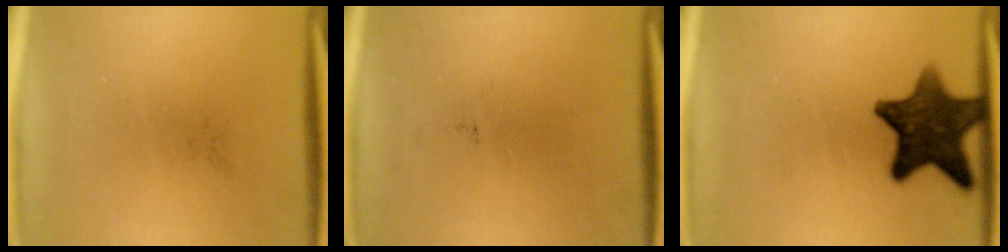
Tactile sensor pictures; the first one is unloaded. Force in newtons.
{"total": 0.0}
{"total": 12.0}